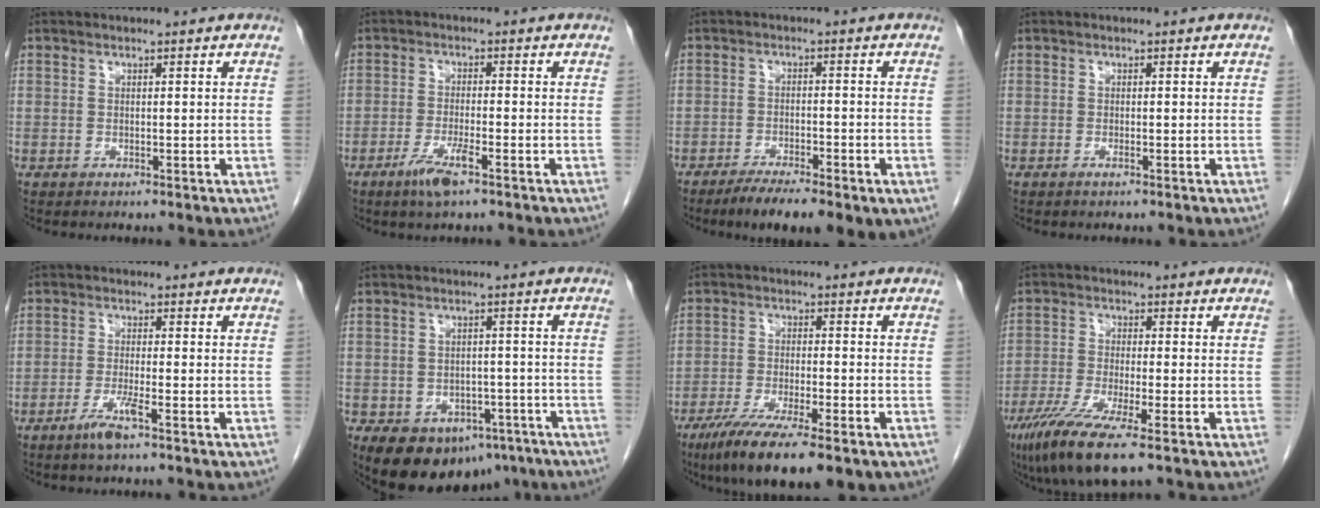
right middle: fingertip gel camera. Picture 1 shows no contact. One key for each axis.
{"total": 4.6, "fx": -2.8, "fy": 0.3, "fz": 3.6, "tx": -0.074, "ty": -0.008, "tz": -0.054}
{"total": 9.7, "fx": -5.9, "fy": 2.5, "fz": 7.2, "tx": -0.108, "ty": -0.010, "tz": -0.090}
{"total": 0.5, "fx": -0.3, "fy": 0.0, "fz": 0.4, "tx": -0.009, "ty": 0.000, "tz": -0.005}
{"total": 3.5, "fx": -2.2, "fy": -0.3, "fz": 2.7, "tx": -0.057, "ty": -0.007, "tz": -0.046}
{"total": 13.0, "fx": -8.0, "fy": 8.2, "fz": 6.2, "tx": -0.105, "ty": 0.009, "tz": -0.105}
{"total": 13.0, "fx": -8.8, "fy": 2.4, "fz": 9.3, "tx": -0.156, "ty": -0.029, "tz": -0.140}
{"total": 9.3, "fx": -5.8, "fy": 0.5, "fz": 7.2, "tx": -0.141, "ty": -0.025, "tz": -0.103}